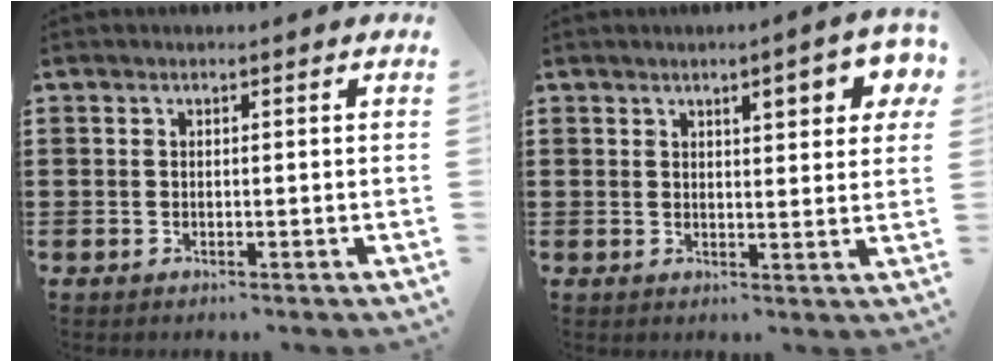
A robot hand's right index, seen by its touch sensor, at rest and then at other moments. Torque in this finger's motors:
{"motor_torque": [0.56, 0.27, 0.22, 0.09]}